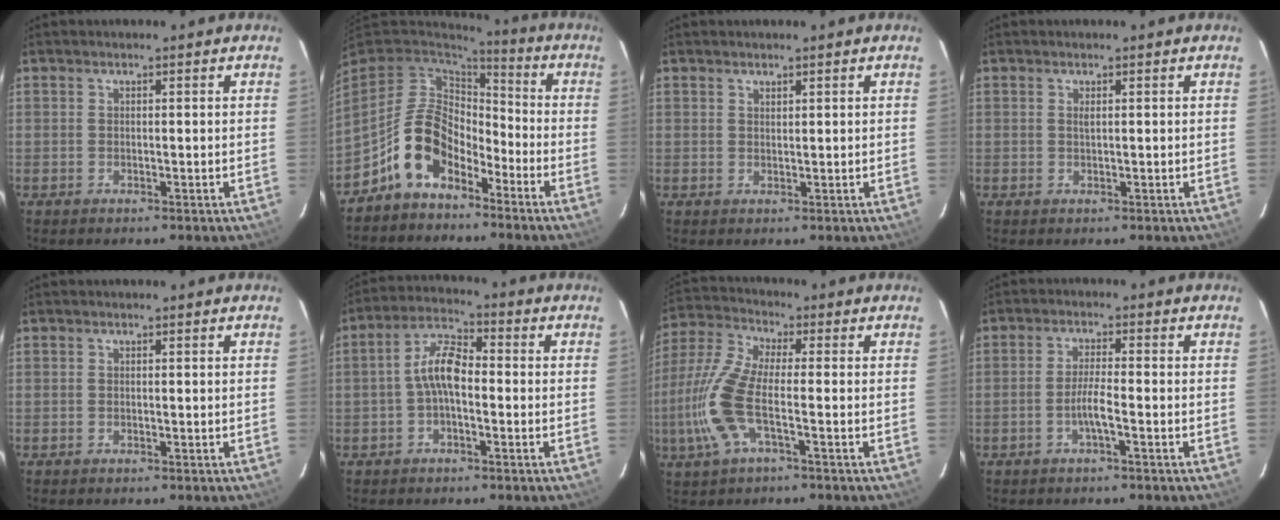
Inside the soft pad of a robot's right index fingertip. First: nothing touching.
{"total": 11.8, "force": [-6.7, 7.3, 6.4], "torque": [-0.139, 0.024, -0.119]}
{"total": 0.9, "force": [0.8, 0.3, 0.2], "torque": [-0.004, 0.001, 0.015]}
{"total": 0.6, "force": [0.3, -0.1, 0.5], "torque": [-0.011, 0.001, 0.004]}
{"total": 0.0}
{"total": 6.5, "force": [-1.2, 2.9, 5.7], "torque": [-0.118, 0.022, -0.027]}
{"total": 11.5, "force": [-3.1, 3.2, 10.6], "torque": [-0.253, -0.001, -0.065]}
{"total": 3.3, "force": [-1.6, -0.2, 2.8], "torque": [-0.057, -0.001, -0.031]}